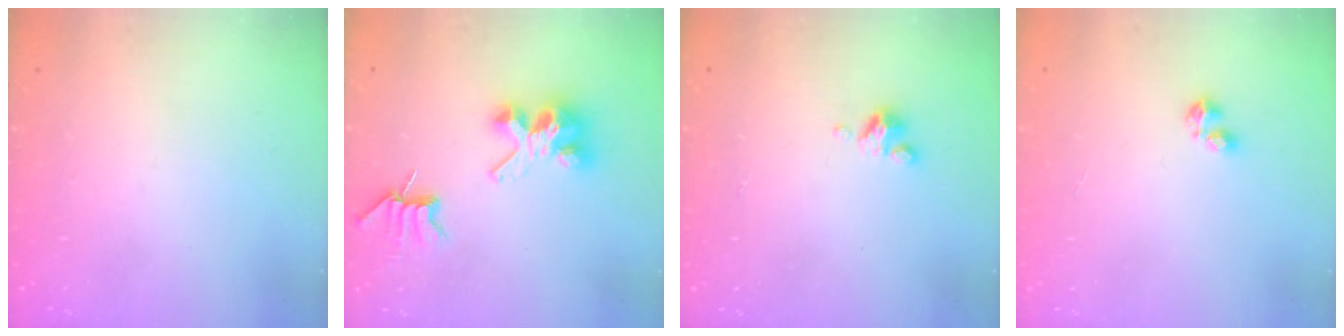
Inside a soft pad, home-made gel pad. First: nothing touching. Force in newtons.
{"total": 7.5, "press": 7.5, "slide": 0.6}
{"total": 3.7, "press": 3.7, "slide": 0.3}
{"total": 2.3, "press": 2.3, "slide": 0.4}